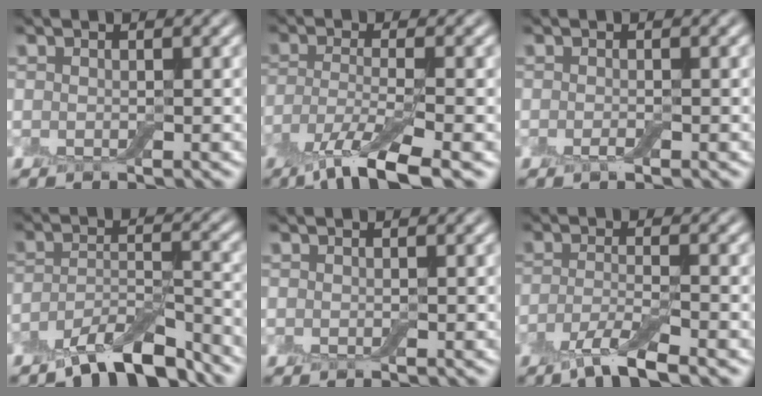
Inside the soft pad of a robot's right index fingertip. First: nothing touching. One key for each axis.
{"total": 6.2, "fx": -3.8, "fy": 1.2, "fz": 4.8, "tx": -0.089, "ty": -0.012, "tz": -0.078}
{"total": 0.7, "fx": -0.4, "fy": 0.2, "fz": 0.6, "tx": -0.013, "ty": -0.002, "tz": -0.008}
{"total": 6.0, "fx": -5.0, "fy": 1.6, "fz": 2.9, "tx": -0.053, "ty": -0.004, "tz": -0.087}
{"total": 0.0}
{"total": 3.9, "fx": -2.5, "fy": 0.6, "fz": 2.9, "tx": -0.059, "ty": -0.007, "tz": -0.058}